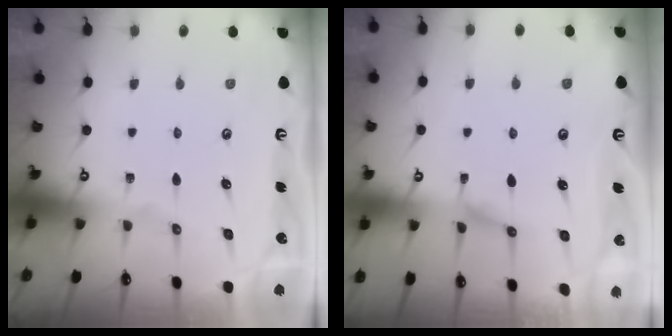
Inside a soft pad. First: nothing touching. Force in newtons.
{"total": 1.2, "press": 0.9, "slide": 0.8}